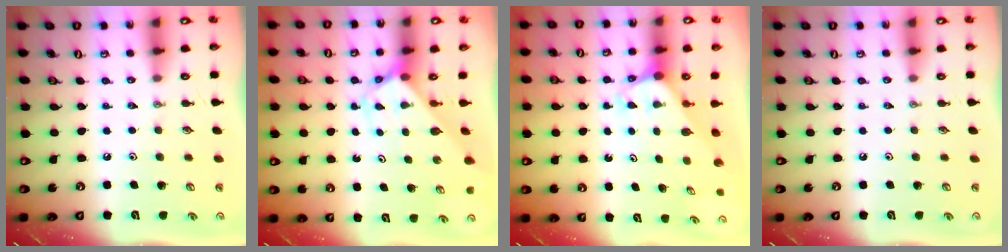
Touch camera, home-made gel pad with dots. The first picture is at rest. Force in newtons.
{"total": 2.9, "press": 2.9, "slide": 0.3}
{"total": 1.8, "press": 1.8, "slide": 0.1}
{"total": 0.0}